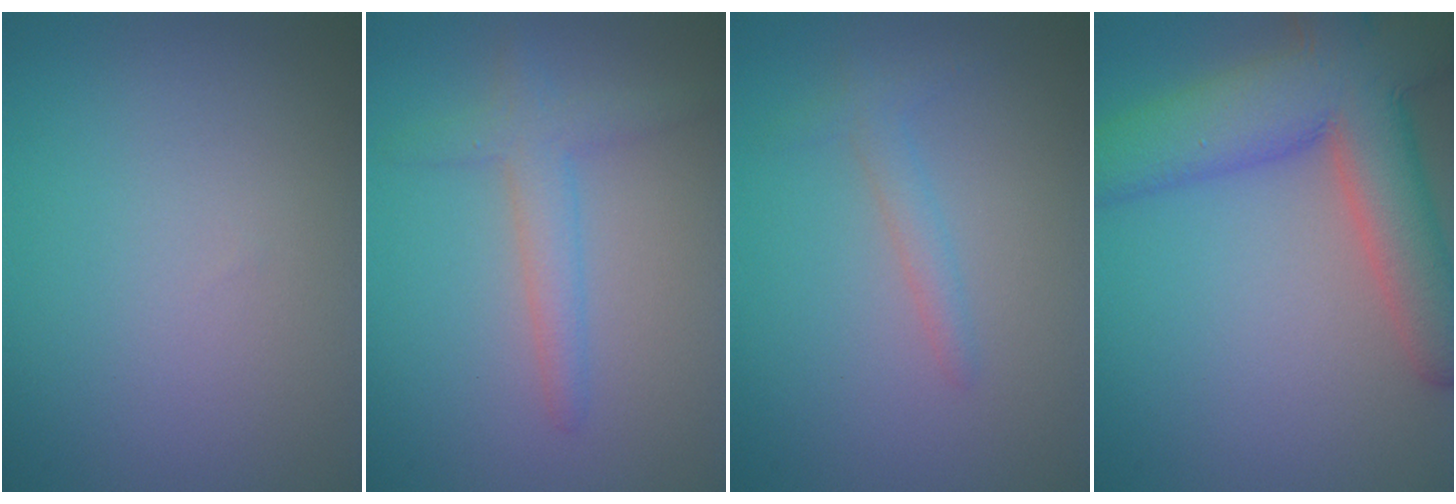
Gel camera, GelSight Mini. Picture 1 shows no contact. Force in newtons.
{"total": 2.7, "press": 2.6, "slide": 0.1}
{"total": 1.4, "press": 1.4, "slide": 0.1}
{"total": 10.7, "press": 10.7, "slide": 0.7}